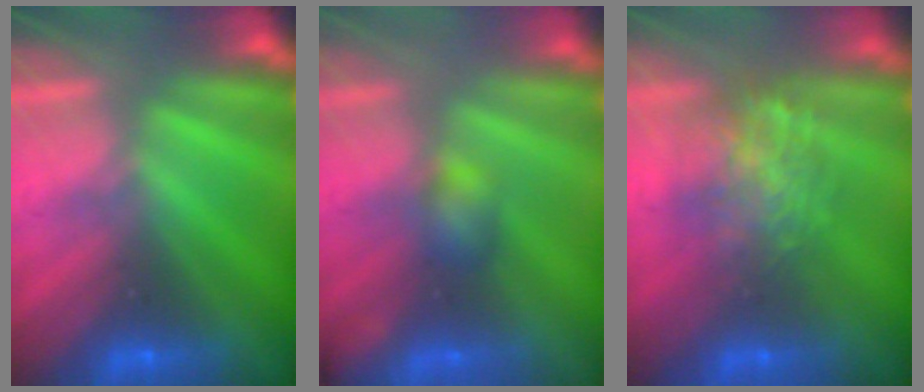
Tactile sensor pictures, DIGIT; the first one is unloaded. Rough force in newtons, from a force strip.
{"total": 3.4}
{"total": 7.9}